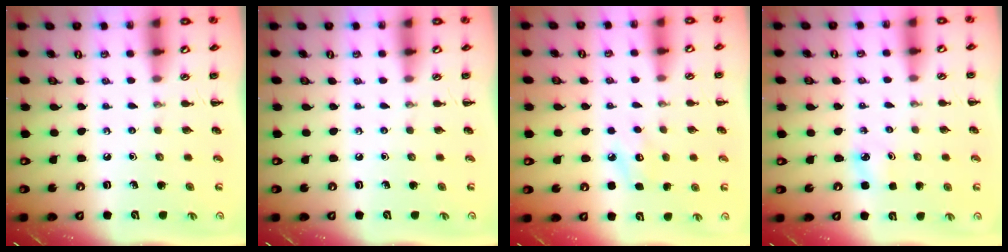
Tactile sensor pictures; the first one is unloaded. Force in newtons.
{"total": 0.0}
{"total": 8.2, "press": 8.0, "slide": 1.9}
{"total": 3.3, "press": 3.1, "slide": 1.0}